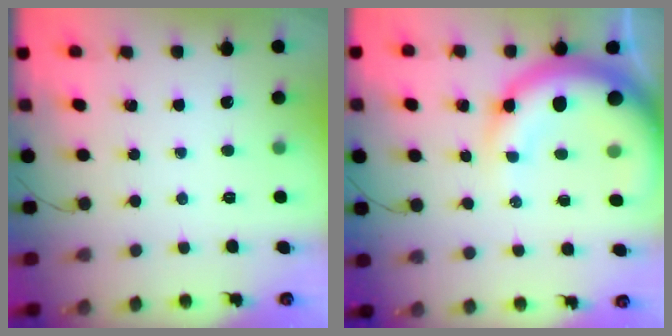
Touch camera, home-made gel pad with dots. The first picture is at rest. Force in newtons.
{"total": 14.1, "press": 13.7, "slide": 3.0}